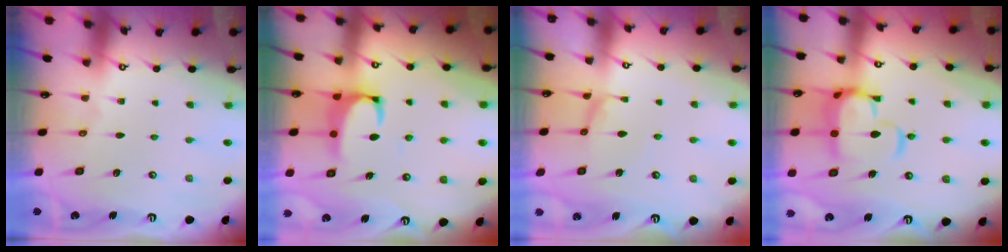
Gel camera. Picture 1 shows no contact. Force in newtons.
{"total": 2.2, "press": 2.0, "slide": 0.9}
{"total": 0.0}
{"total": 8.7, "press": 8.6, "slide": 1.3}